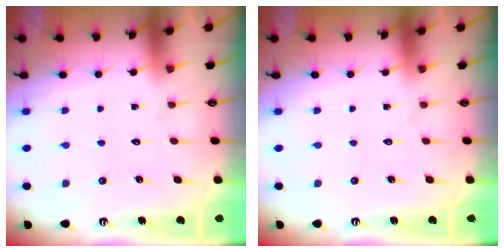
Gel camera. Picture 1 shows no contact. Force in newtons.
{"total": 0.0}